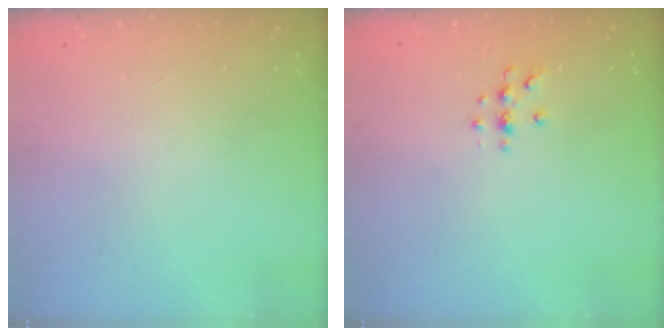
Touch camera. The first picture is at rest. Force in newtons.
{"total": 4.9, "press": 4.9, "slide": 0.5}